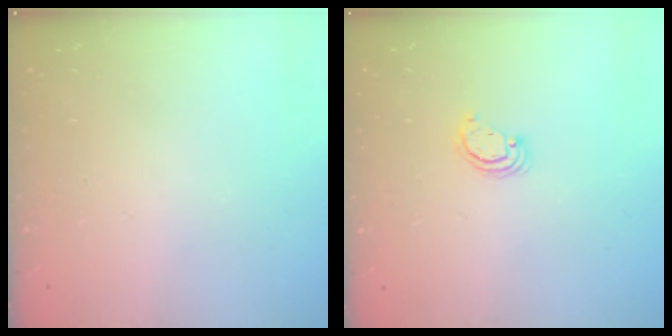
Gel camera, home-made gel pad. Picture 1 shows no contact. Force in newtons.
{"total": 2.6, "press": 2.6, "slide": 0.3}